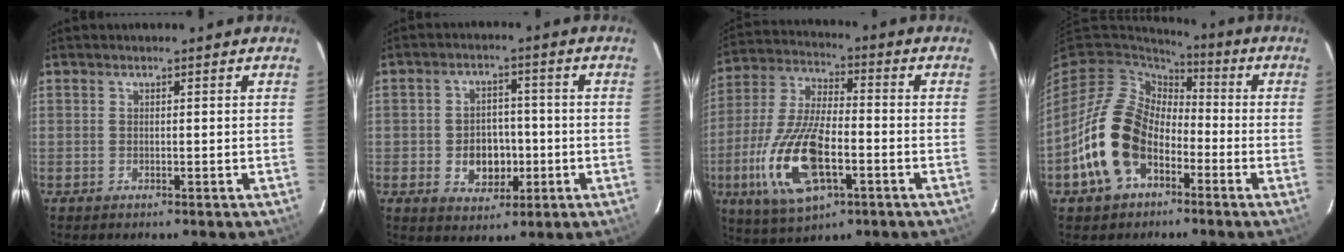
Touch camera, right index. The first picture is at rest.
{"total": 7.5, "force": [-1.8, 5.8, 4.3], "torque": [-0.089, 0.012, -0.016]}
{"total": 17.9, "force": [-5.8, 7.5, 15.2], "torque": [-0.333, -0.015, -0.106]}
{"total": 16.2, "force": [-5.8, 11.3, 10.1], "torque": [-0.222, 0.015, -0.102]}